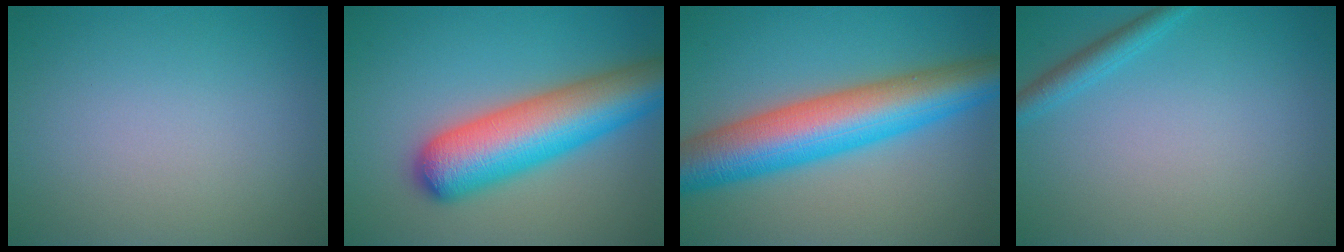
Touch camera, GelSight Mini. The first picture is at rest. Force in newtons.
{"total": 9.6, "press": 9.6, "slide": 0.4}
{"total": 10.5, "press": 10.5, "slide": 0.2}
{"total": 1.9, "press": 1.9, "slide": 0.1}